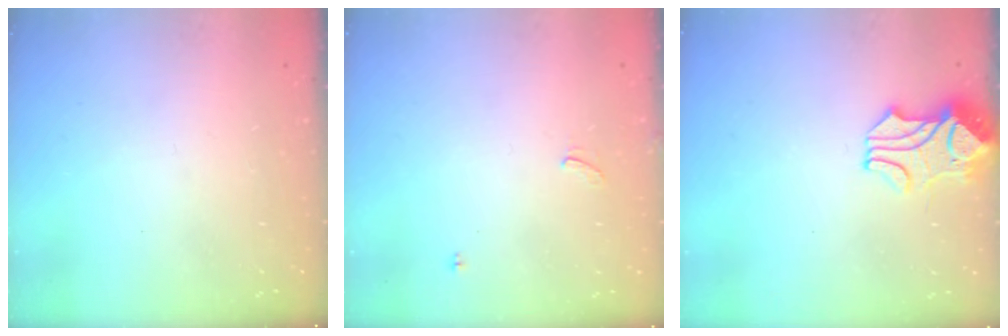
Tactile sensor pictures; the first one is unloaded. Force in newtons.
{"total": 1.5, "press": 1.2, "slide": 1.0}
{"total": 2.4, "press": 2.1, "slide": 1.2}